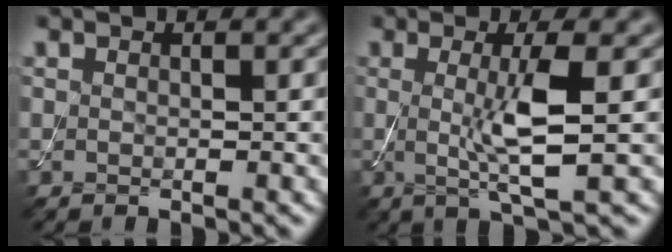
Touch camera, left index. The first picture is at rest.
{"total": 4.7, "force": [0.1, 0.8, 4.6], "torque": [-0.086, -0.007, 0.002]}